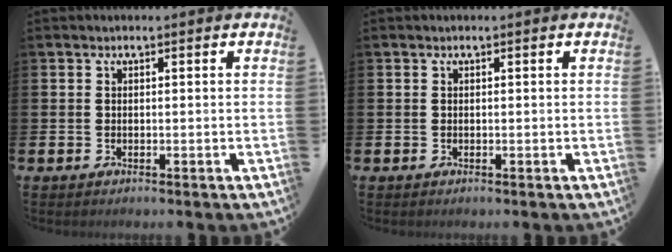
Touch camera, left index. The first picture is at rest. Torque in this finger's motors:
{"motor_torque": [0.12, 0.28, -0.04, -0.01]}